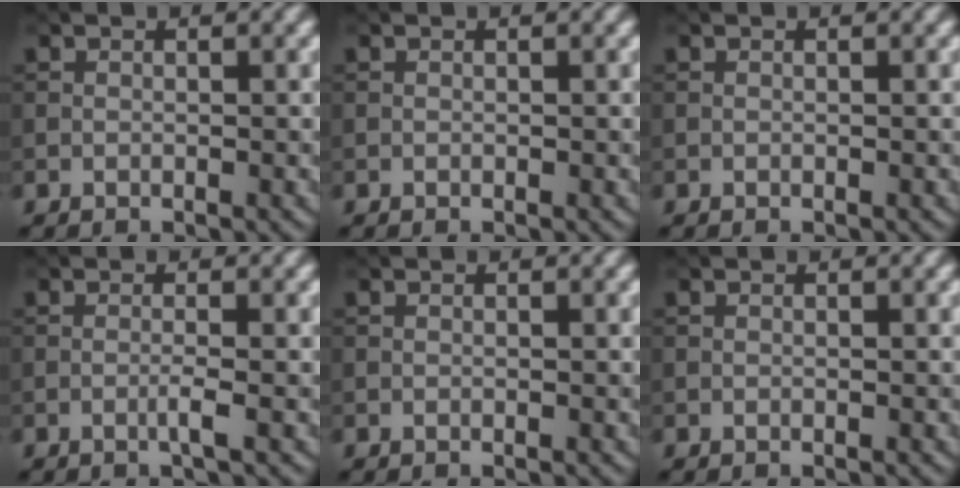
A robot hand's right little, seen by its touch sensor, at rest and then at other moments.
{"total": 0.0}
{"total": 0.0}
{"total": 1.3, "force": [-0.4, 0.1, 1.2], "torque": [-0.021, 0.002, -0.012]}
{"total": 0.0}
{"total": 0.0}